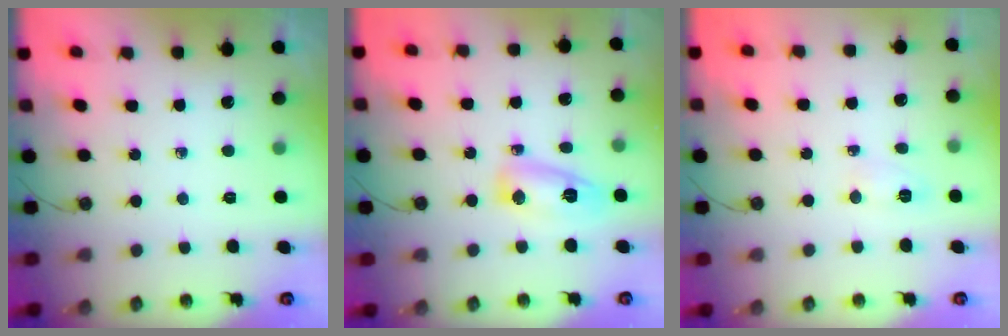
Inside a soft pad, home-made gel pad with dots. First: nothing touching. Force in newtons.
{"total": 8.3, "press": 8.3, "slide": 0.8}
{"total": 4.1, "press": 4.0, "slide": 0.6}